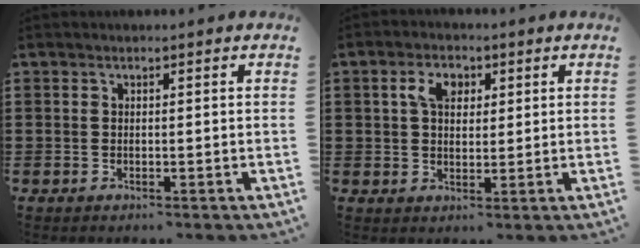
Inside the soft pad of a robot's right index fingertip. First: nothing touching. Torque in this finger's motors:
{"motor_torque": [0.42, 0.20, 0.38, 0.05]}